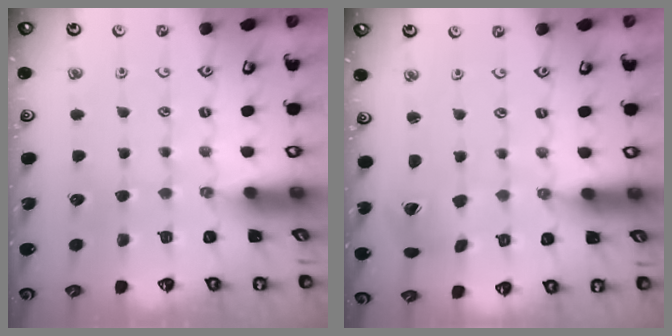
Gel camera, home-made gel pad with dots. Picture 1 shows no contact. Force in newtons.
{"total": 2.2, "press": 2.2, "slide": 0.4}